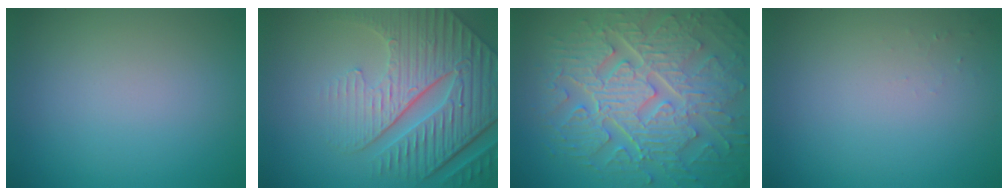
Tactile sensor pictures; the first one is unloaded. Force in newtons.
{"total": 8.6, "press": 6.4, "slide": 5.7}
{"total": 10.5, "press": 7.0, "slide": 7.8}
{"total": 0.5, "press": 0.5, "slide": 0.1}